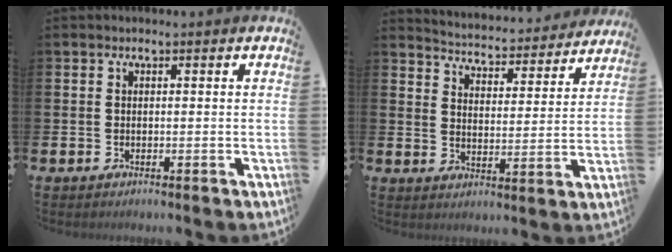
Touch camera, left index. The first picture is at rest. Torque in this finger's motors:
{"motor_torque": [0.69, -0.70, 0.12, 0.03]}